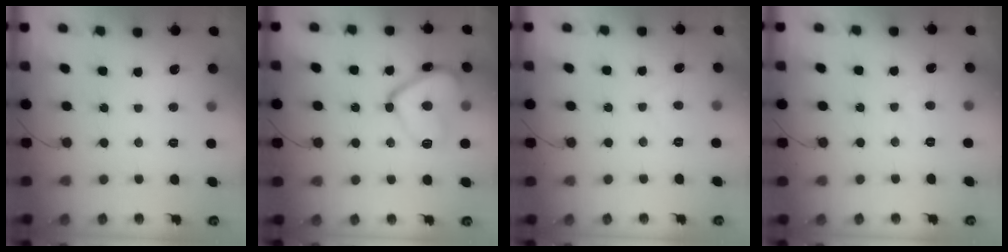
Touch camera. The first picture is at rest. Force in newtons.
{"total": 16.1, "press": 16.0, "slide": 1.5}
{"total": 1.7, "press": 1.6, "slide": 0.6}
{"total": 3.0, "press": 2.9, "slide": 0.3}